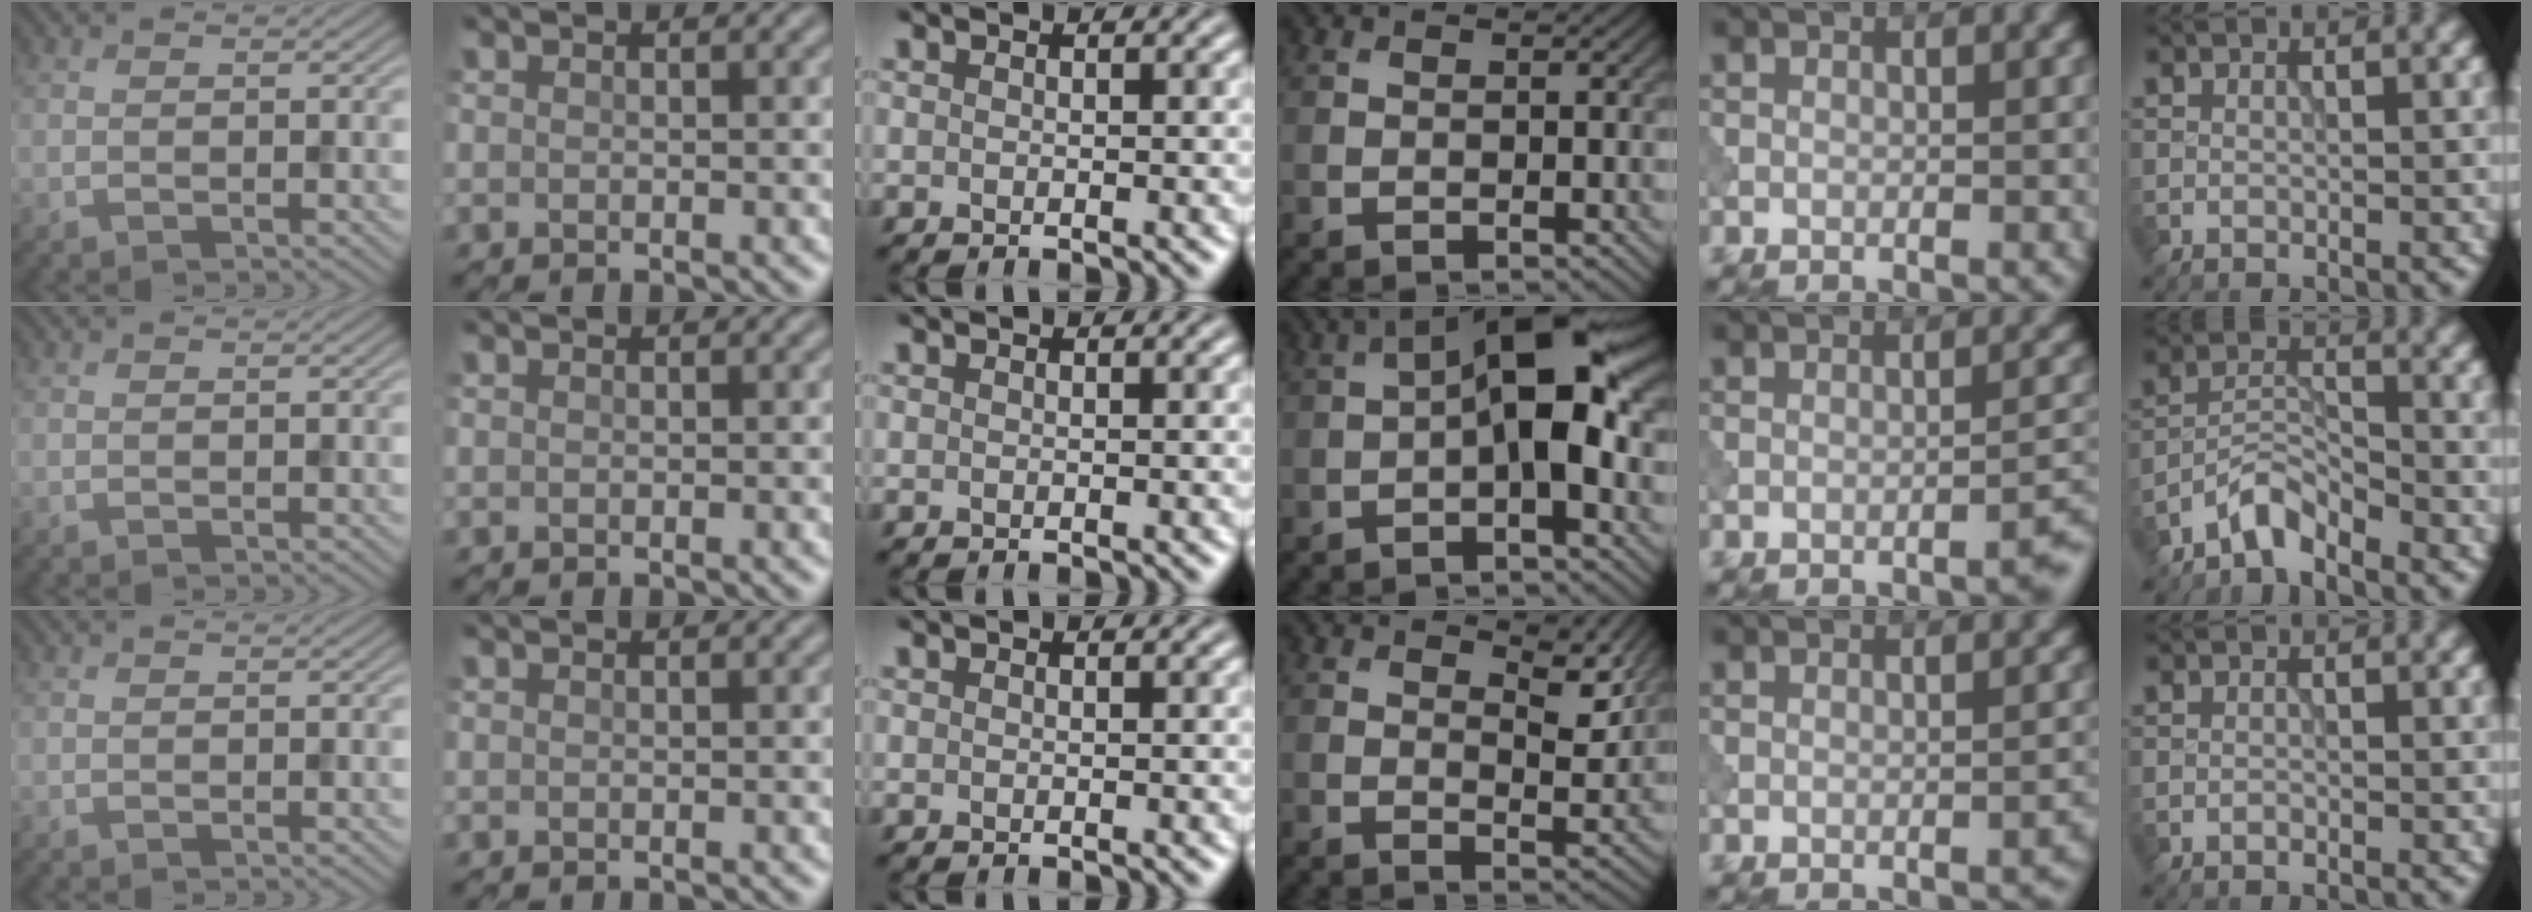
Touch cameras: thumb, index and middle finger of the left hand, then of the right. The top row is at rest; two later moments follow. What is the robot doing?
{"motion": "shake", "object": "bell"}